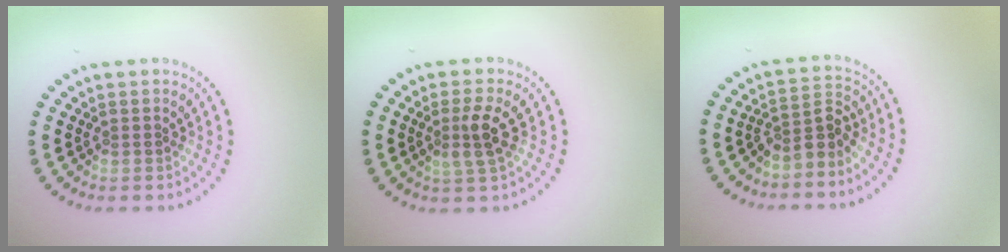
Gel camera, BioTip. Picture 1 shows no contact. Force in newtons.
{"total": 2.6, "press": 2.4, "slide": 1.1}
{"total": 2.7, "press": 2.0, "slide": 1.8}